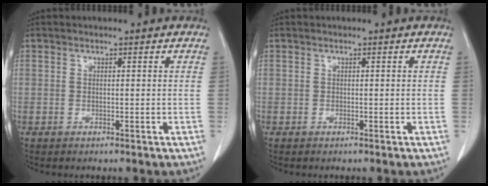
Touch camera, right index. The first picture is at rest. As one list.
[{"total": 0.0}]